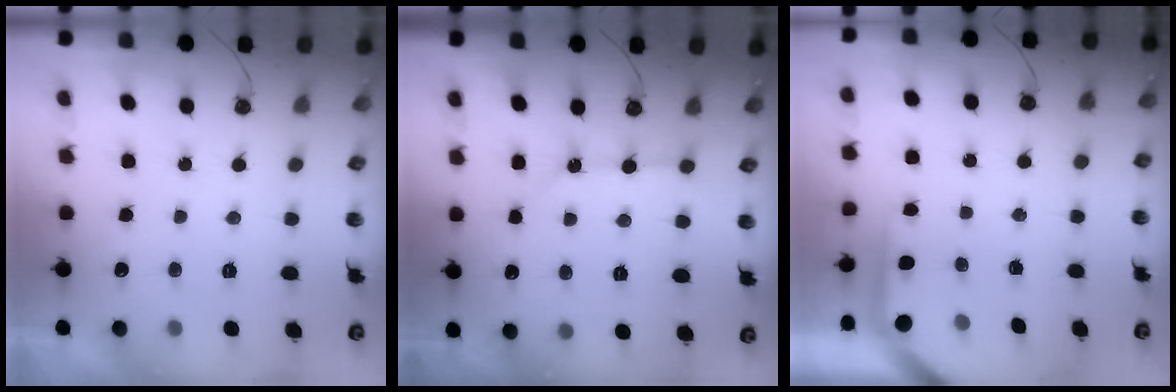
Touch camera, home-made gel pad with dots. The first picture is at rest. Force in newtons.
{"total": 7.5, "press": 7.5, "slide": 0.8}
{"total": 3.8, "press": 3.8, "slide": 0.4}